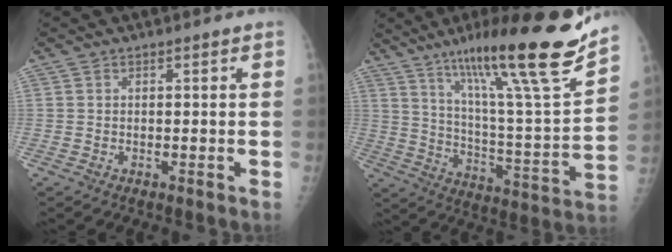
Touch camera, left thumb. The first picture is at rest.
{"total": 24.7, "force": [17.1, 2.1, 17.7], "torque": [-0.257, -0.072, 0.280]}